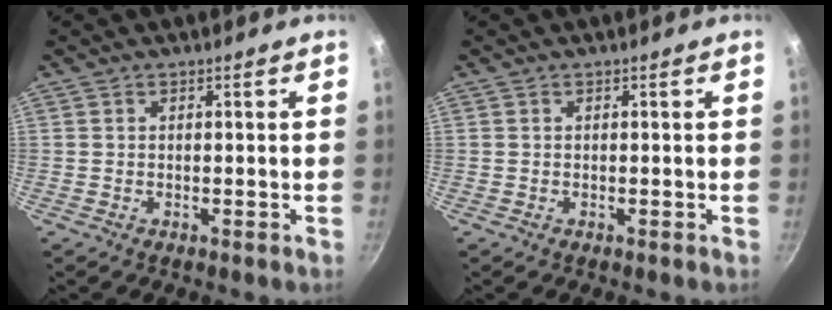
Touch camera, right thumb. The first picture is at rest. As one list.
[{"total": 0.0}]